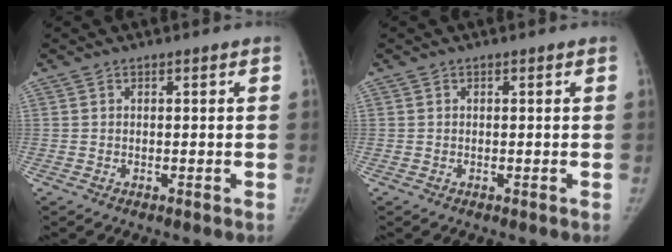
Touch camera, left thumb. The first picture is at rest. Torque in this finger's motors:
{"motor_torque": [0.04, 0.02, 0.12, -0.01, 0.00]}